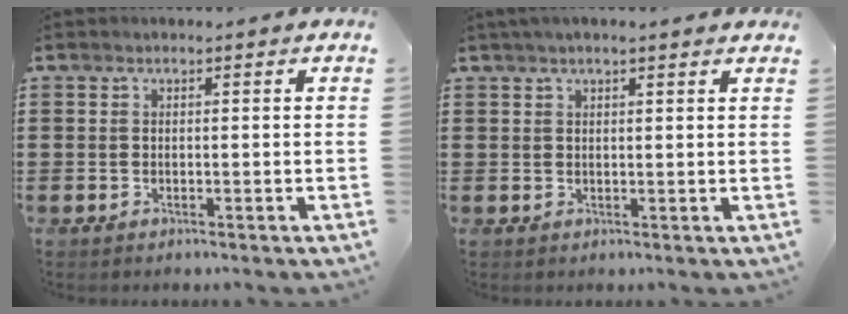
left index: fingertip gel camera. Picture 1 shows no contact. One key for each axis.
{"total": 2.1, "fx": 1.6, "fy": 0.2, "fz": 1.3, "tx": -0.027, "ty": 0.003, "tz": 0.030}